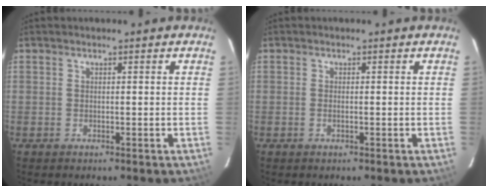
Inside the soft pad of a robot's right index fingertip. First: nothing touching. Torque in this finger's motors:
{"motor_torque": [-0.22, 0.12, -0.06, -0.01]}